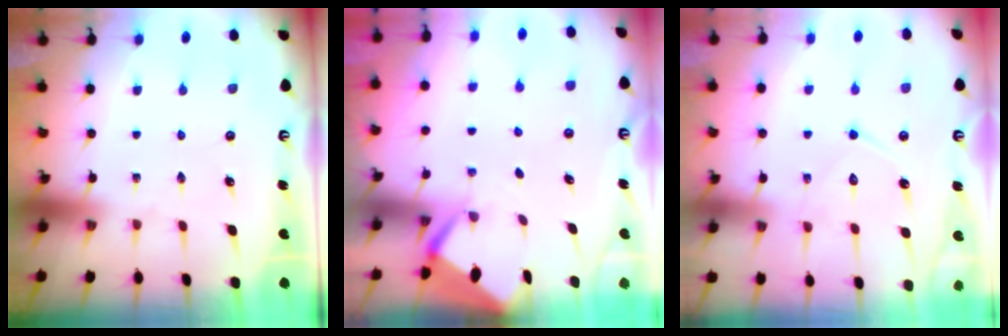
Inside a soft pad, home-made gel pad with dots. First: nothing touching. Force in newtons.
{"total": 2.6, "press": 2.6, "slide": 0.3}
{"total": 11.2, "press": 11.2, "slide": 1.0}